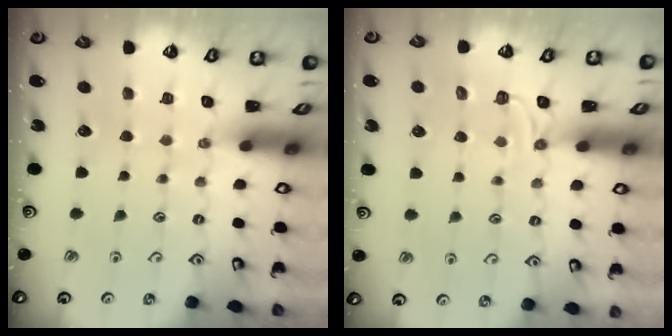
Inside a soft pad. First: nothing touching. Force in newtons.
{"total": 3.8, "press": 3.3, "slide": 2.0}